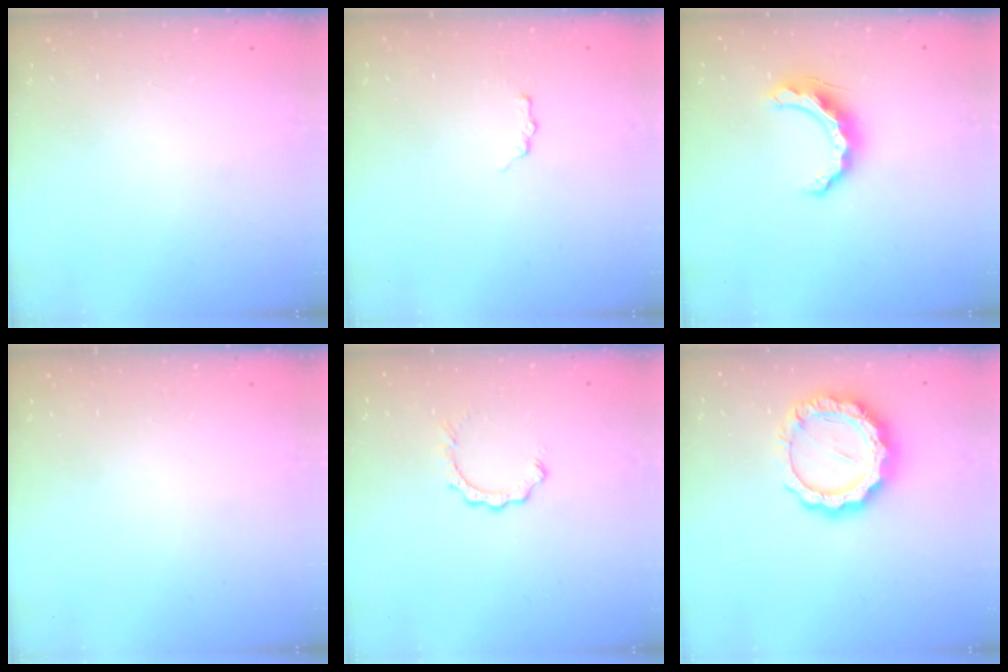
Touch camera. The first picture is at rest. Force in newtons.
{"total": 2.6, "press": 2.6, "slide": 0.4}
{"total": 11.2, "press": 11.2, "slide": 0.9}
{"total": 0.0}
{"total": 2.9, "press": 2.9, "slide": 0.3}
{"total": 14.8, "press": 14.8, "slide": 0.9}